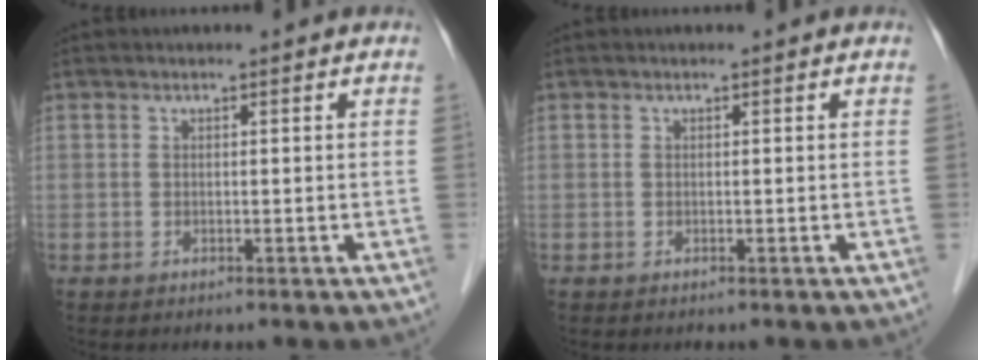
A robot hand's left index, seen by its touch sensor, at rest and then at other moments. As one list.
[{"total": 0.0}]